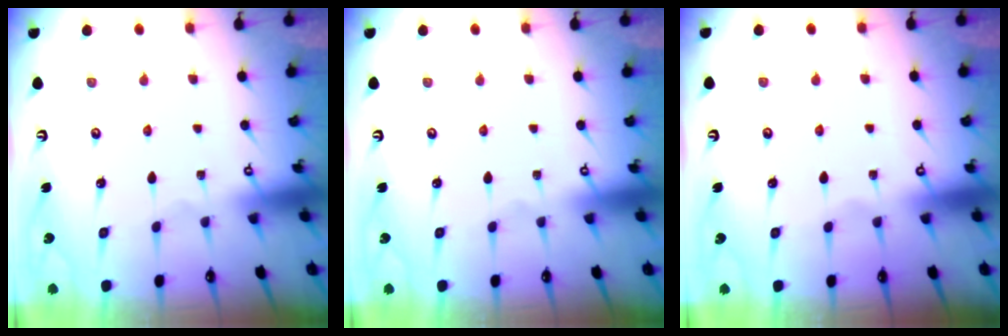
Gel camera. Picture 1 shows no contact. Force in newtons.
{"total": 0.0}
{"total": 0.0}